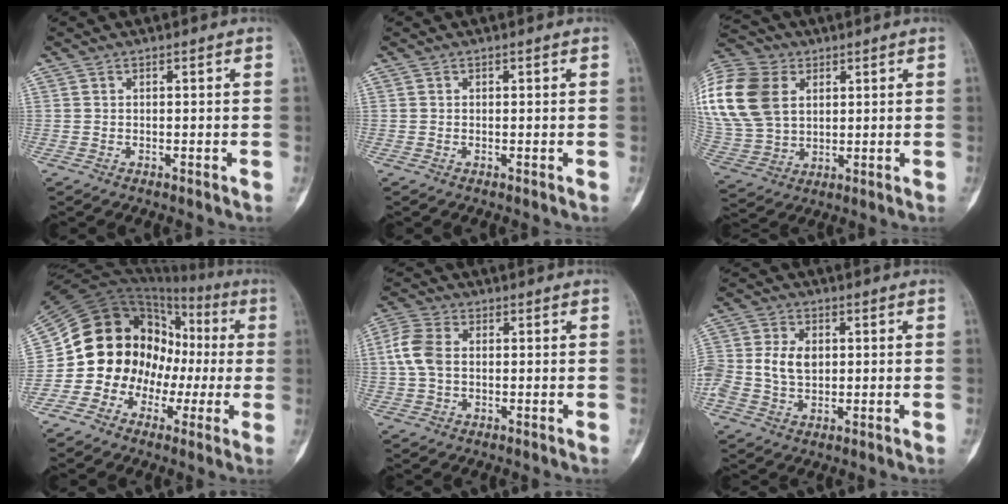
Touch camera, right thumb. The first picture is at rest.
{"total": 0.0}
{"total": 21.4, "force": [6.0, 15.6, 13.4], "torque": [-0.307, 0.014, 0.117]}
{"total": 16.4, "force": [-3.1, 14.2, 7.5], "torque": [-0.066, 0.103, -0.052]}
{"total": 6.7, "force": [0.4, 4.6, 4.9], "torque": [-0.115, 0.014, 0.001]}
{"total": 8.0, "force": [0.3, 5.9, 5.4], "torque": [-0.109, 0.009, 0.006]}